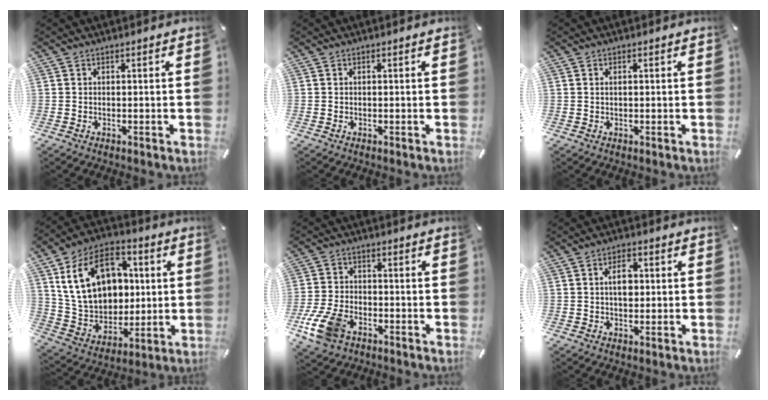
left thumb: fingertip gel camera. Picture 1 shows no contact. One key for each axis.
{"total": 0.0}
{"total": 1.0, "fx": 0.2, "fy": 0.4, "fz": 0.8, "tx": -0.017, "ty": 0.002, "tz": 0.002}
{"total": 20.1, "fx": 5.5, "fy": 15.2, "fz": 11.9, "tx": -0.215, "ty": -0.004, "tz": 0.108}
{"total": 10.3, "fx": -5.1, "fy": 6.5, "fz": 6.2, "tx": -0.138, "ty": 0.017, "tz": -0.094}
{"total": 5.4, "fx": 0.7, "fy": 3.2, "fz": 4.3, "tx": -0.063, "ty": 0.001, "tz": 0.005}